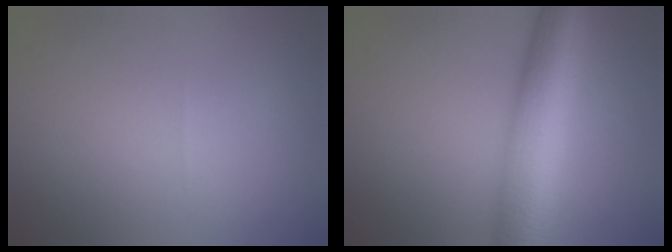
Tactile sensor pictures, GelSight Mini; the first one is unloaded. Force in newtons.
{"total": 10.5, "press": 10.5, "slide": 0.1}